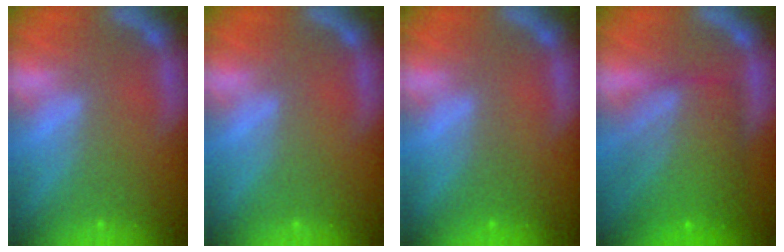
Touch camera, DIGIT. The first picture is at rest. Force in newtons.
{"total": 0.0}
{"total": 0.9}
{"total": 9.0}